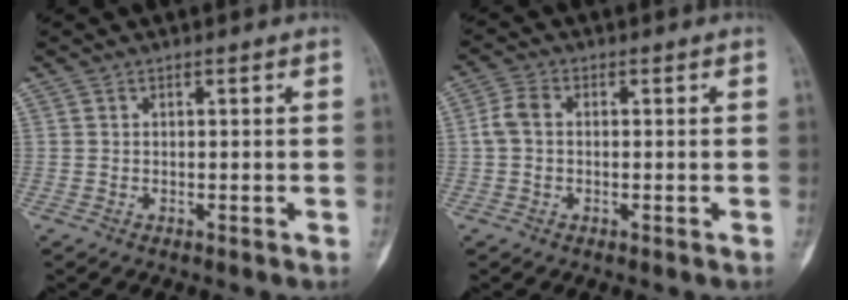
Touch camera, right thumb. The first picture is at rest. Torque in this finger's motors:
{"motor_torque": [0.82, 0.38, 0.17, -0.25, 0.04]}